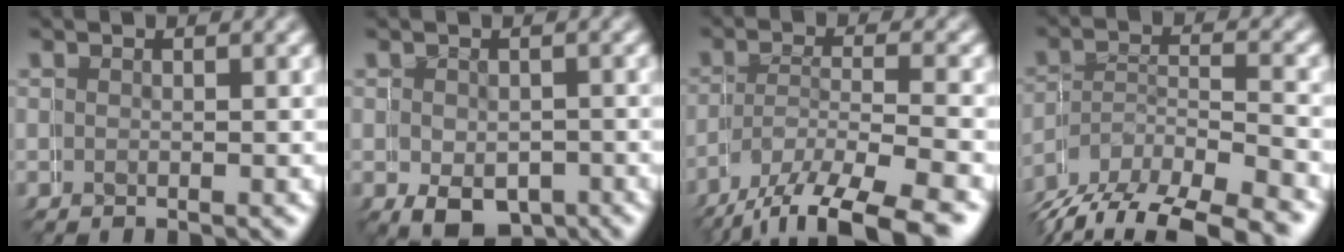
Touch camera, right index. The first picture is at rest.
{"total": 3.9, "force": [-1.7, 3.2, 1.2], "torque": [-0.015, -0.024, -0.017]}
{"total": 5.8, "force": [-4.1, 2.6, 3.2], "torque": [-0.072, -0.021, -0.049]}
{"total": 8.0, "force": [-6.3, 4.1, 2.7], "torque": [-0.047, -0.016, -0.095]}